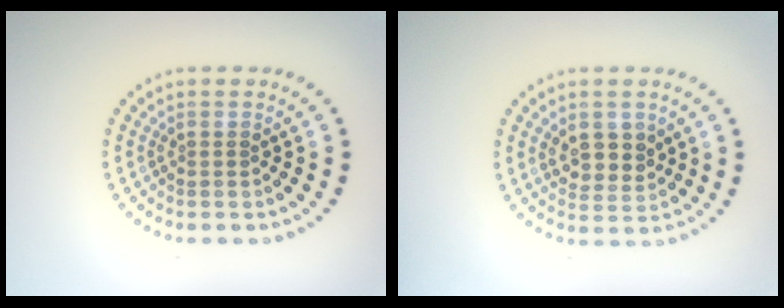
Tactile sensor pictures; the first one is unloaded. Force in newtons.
{"total": 2.8, "press": 2.7, "slide": 0.7}